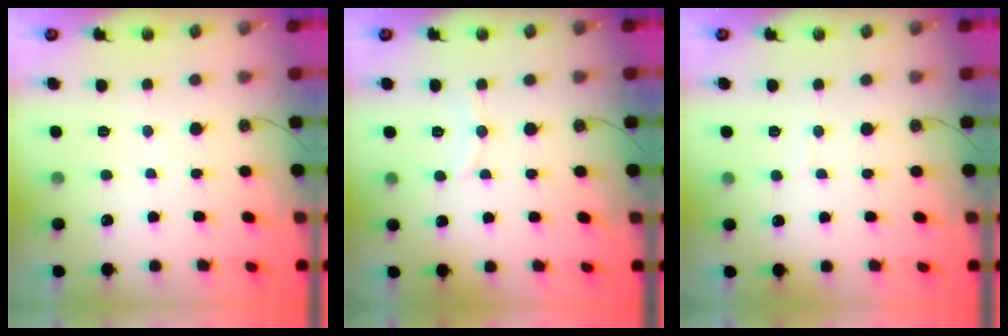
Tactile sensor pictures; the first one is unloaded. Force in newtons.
{"total": 4.5, "press": 4.5, "slide": 0.4}
{"total": 2.8, "press": 2.8, "slide": 0.2}